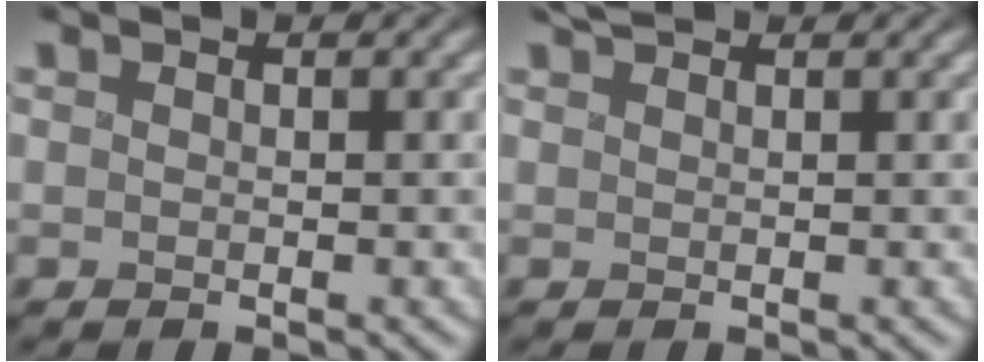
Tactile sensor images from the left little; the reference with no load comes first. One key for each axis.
{"total": 1.3, "fx": 1.2, "fy": 0.1, "fz": 0.4, "tx": -0.003, "ty": 0.008, "tz": 0.026}